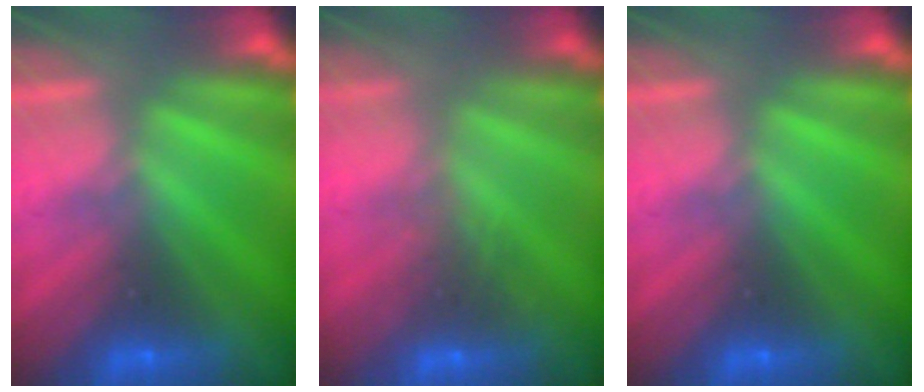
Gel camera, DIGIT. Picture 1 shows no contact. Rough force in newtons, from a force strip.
{"total": 2.6}
{"total": 0.0}